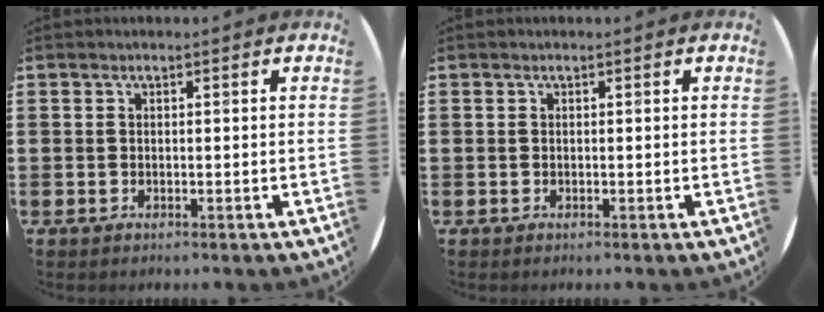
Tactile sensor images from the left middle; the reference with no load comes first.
{"total": 0.0}